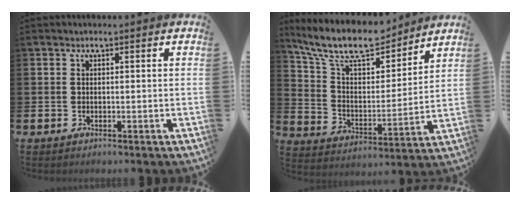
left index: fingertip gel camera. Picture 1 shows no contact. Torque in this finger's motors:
{"motor_torque": [0.28, -0.50, 0.92, 0.21]}